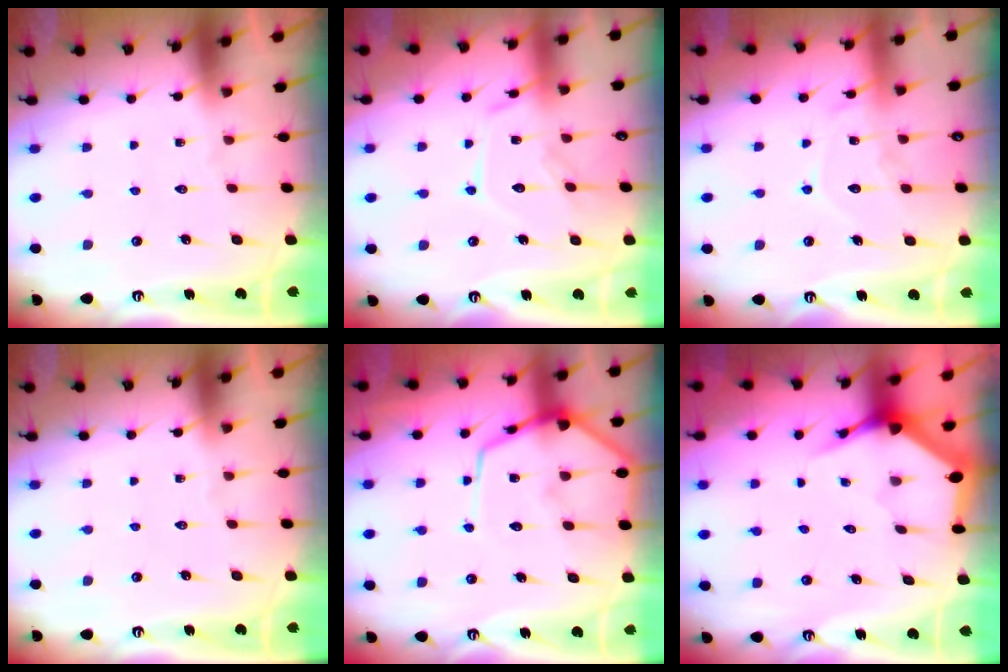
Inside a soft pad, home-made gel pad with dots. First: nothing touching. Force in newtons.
{"total": 12.2, "press": 12.1, "slide": 1.2}
{"total": 11.1, "press": 11.1, "slide": 1.0}
{"total": 0.0}
{"total": 12.4, "press": 12.4, "slide": 1.1}
{"total": 3.8, "press": 3.8, "slide": 0.5}